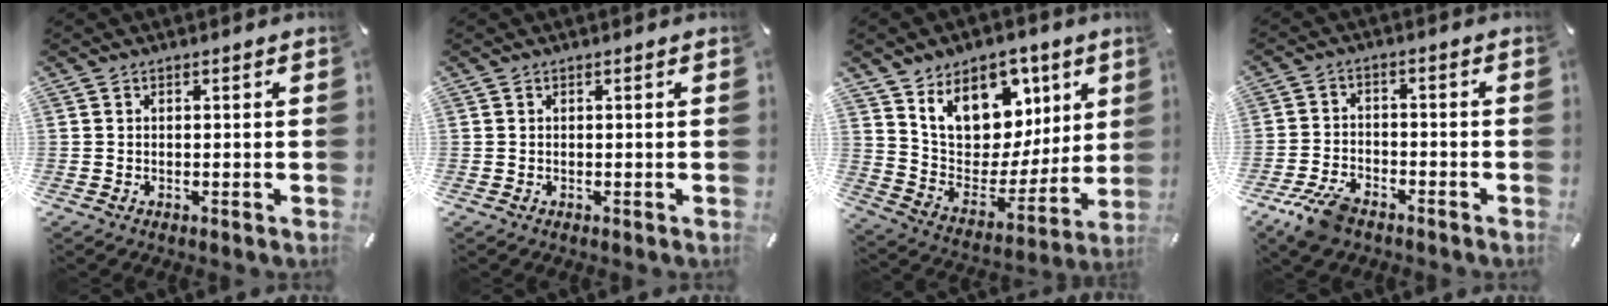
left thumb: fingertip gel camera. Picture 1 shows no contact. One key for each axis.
{"total": 0.0}
{"total": 14.7, "fx": 8.2, "fy": 11.0, "fz": 5.3, "tx": -0.081, "ty": -0.068, "tz": 0.153}
{"total": 7.6, "fx": -5.2, "fy": 3.8, "fz": 4.1, "tx": -0.089, "ty": 0.021, "tz": -0.097}